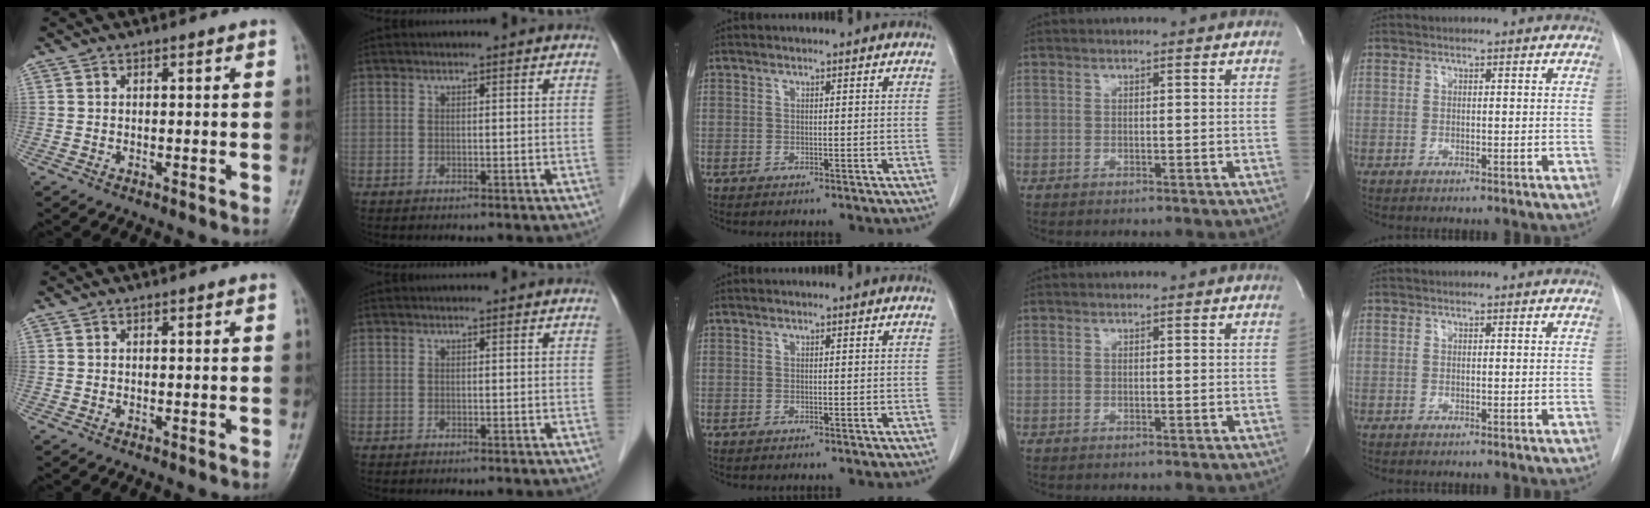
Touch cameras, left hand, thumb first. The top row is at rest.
{}